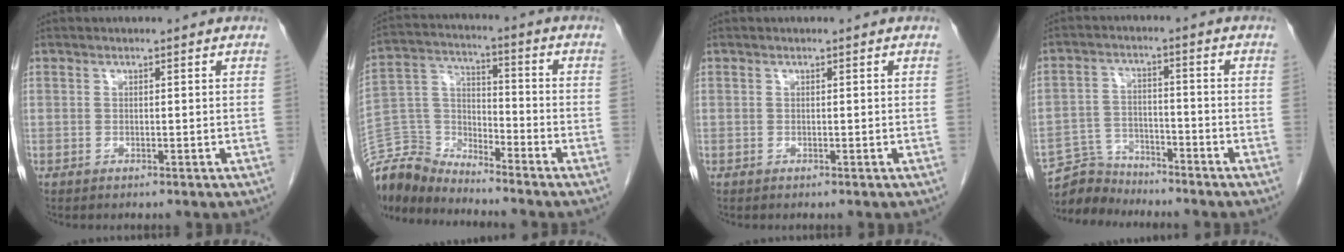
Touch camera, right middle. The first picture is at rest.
{"total": 10.9, "force": [-10.8, 1.1, 0.2], "torque": [-0.013, 0.031, -0.217]}
{"total": 0.0}
{"total": 6.4, "force": [-6.1, 1.5, -0.5], "torque": [0.003, 0.003, -0.115]}